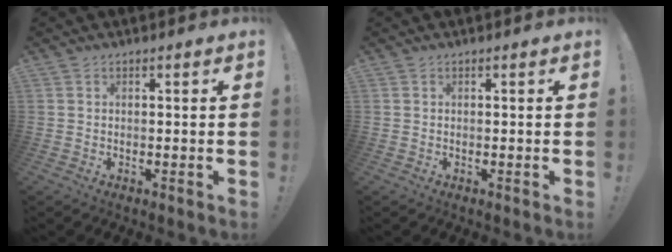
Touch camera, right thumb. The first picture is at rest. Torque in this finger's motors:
{"motor_torque": [0.00, 0.00, 0.01, 0.00, 0.00]}